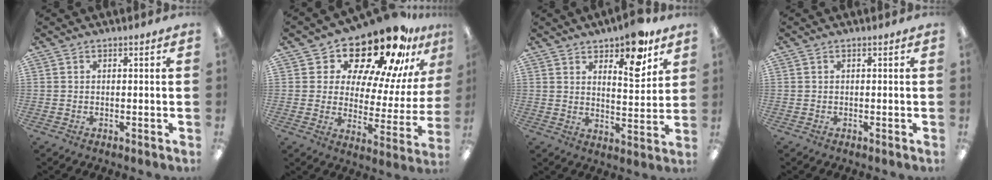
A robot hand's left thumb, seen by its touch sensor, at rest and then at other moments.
{"total": 20.7, "force": [17.0, 6.8, 9.7], "torque": [-0.151, -0.137, 0.278]}
{"total": 11.3, "force": [7.9, 4.3, 6.8], "torque": [-0.080, -0.044, 0.130]}
{"total": 0.0}